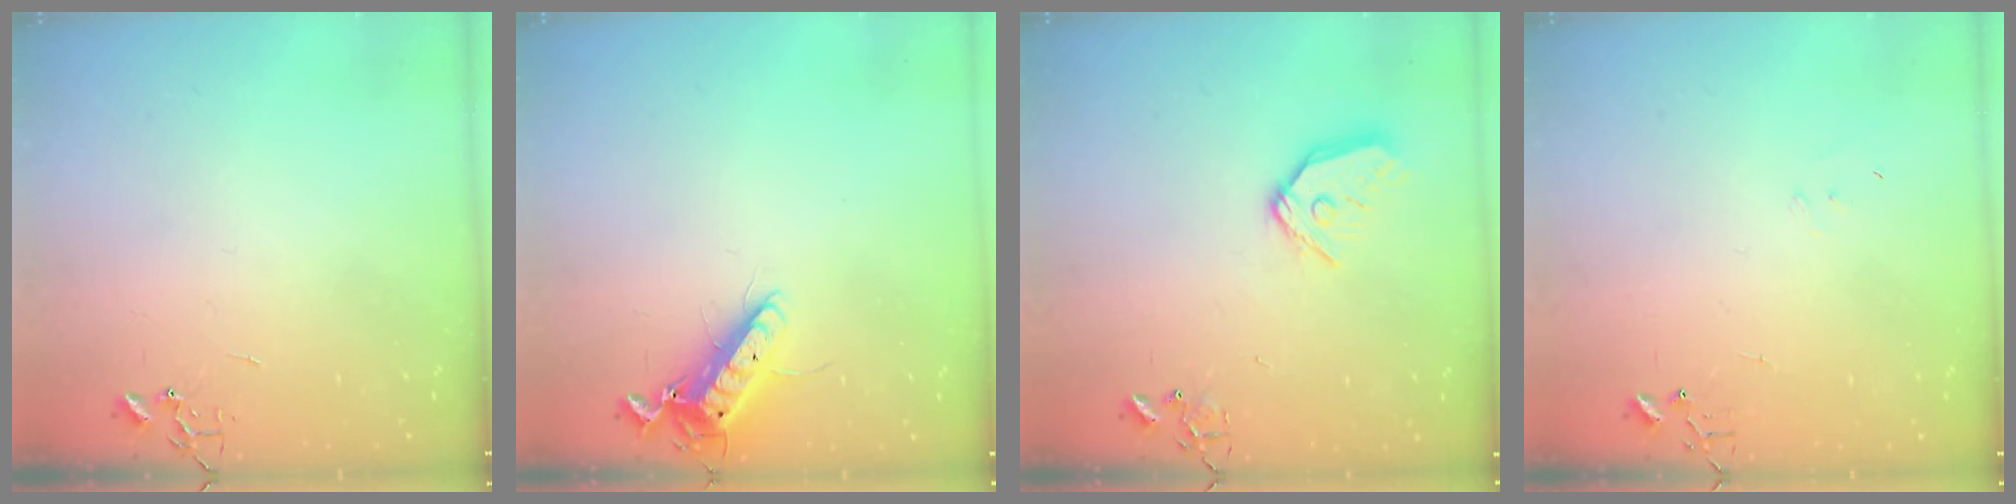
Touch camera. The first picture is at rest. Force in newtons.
{"total": 12.3, "press": 12.2, "slide": 1.7}
{"total": 12.5, "press": 12.4, "slide": 1.6}
{"total": 4.9, "press": 4.9, "slide": 0.3}